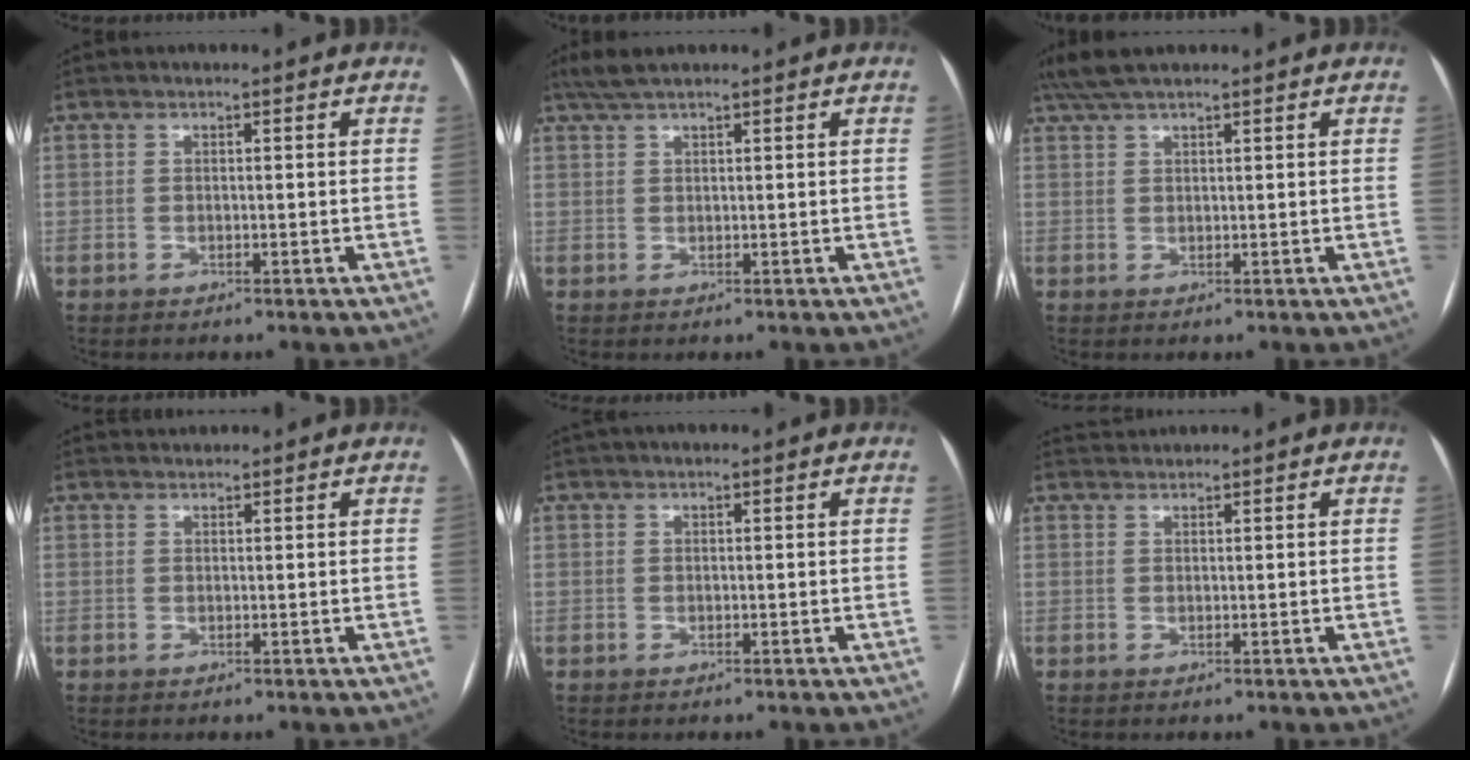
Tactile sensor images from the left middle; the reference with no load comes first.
{"total": 3.9, "force": [3.2, 0.3, 2.2], "torque": [-0.045, 0.021, 0.065]}
{"total": 5.5, "force": [4.6, 0.7, 3.0], "torque": [-0.058, 0.035, 0.087]}
{"total": 1.6, "force": [1.5, 0.2, 0.0], "torque": [-0.005, 0.020, 0.030]}
{"total": 2.0, "force": [1.7, 0.4, 1.1], "torque": [-0.015, 0.032, 0.028]}
{"total": 1.7, "force": [1.6, -0.1, -0.2], "torque": [-0.003, 0.016, 0.038]}